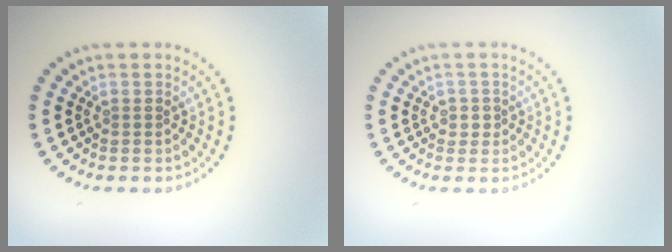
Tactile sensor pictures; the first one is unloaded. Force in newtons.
{"total": 1.2, "press": 1.0, "slide": 0.6}